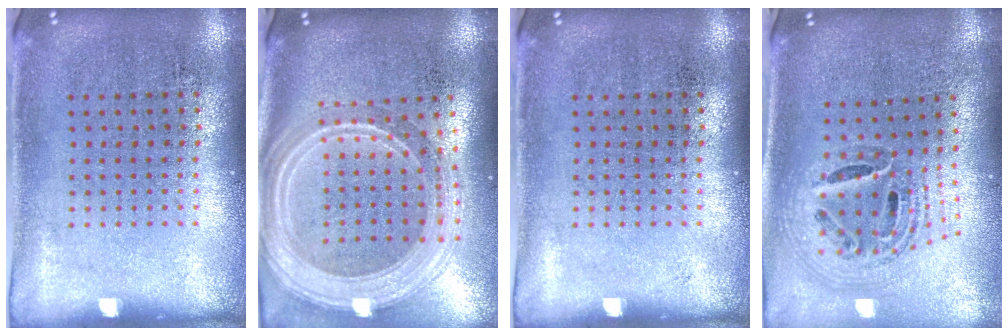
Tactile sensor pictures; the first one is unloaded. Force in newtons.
{"total": 2.9, "press": 2.4, "slide": 1.7}
{"total": 0.0}
{"total": 1.5, "press": 1.3, "slide": 0.8}